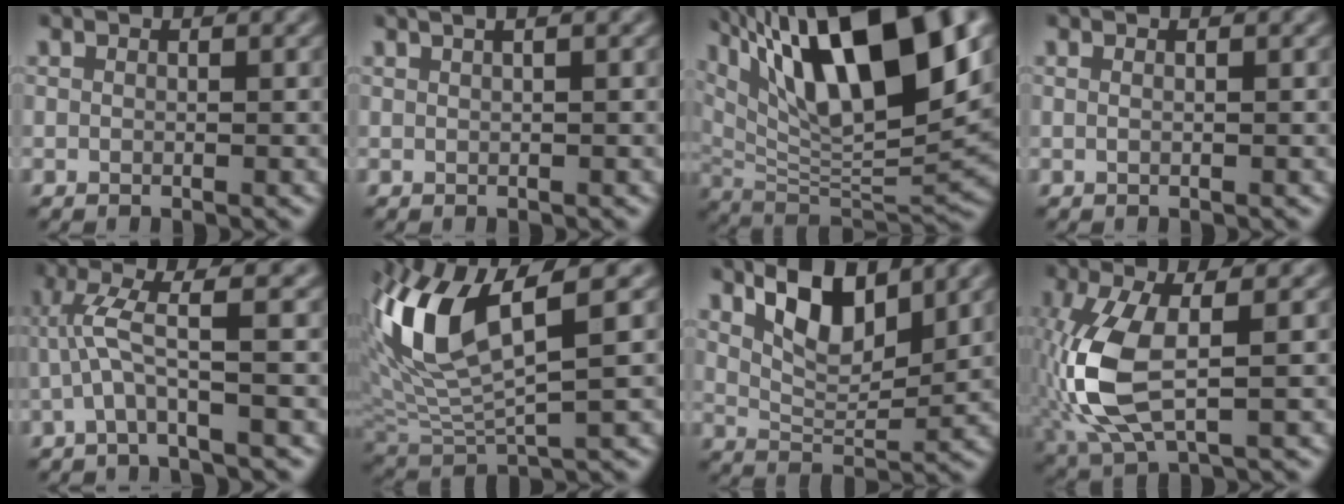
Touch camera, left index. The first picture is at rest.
{"total": 3.9, "force": [2.0, 1.9, 2.7], "torque": [-0.012, 0.021, 0.000]}
{"total": 16.8, "force": [7.9, 5.7, 13.7], "torque": [-0.237, 0.022, 0.141]}
{"total": 0.7, "force": [0.3, 0.2, 0.6], "torque": [-0.010, -0.001, -0.002]}
{"total": 3.9, "force": [-0.4, 0.0, 3.9], "torque": [-0.092, 0.014, -0.010]}
{"total": 9.5, "force": [4.0, 3.3, 7.9], "torque": [-0.175, 0.003, 0.078]}
{"total": 6.0, "force": [3.4, 2.5, 4.3], "torque": [-0.084, -0.002, 0.059]}
{"total": 8.2, "force": [-0.8, 3.4, 7.4], "torque": [-0.188, -0.001, -0.014]}